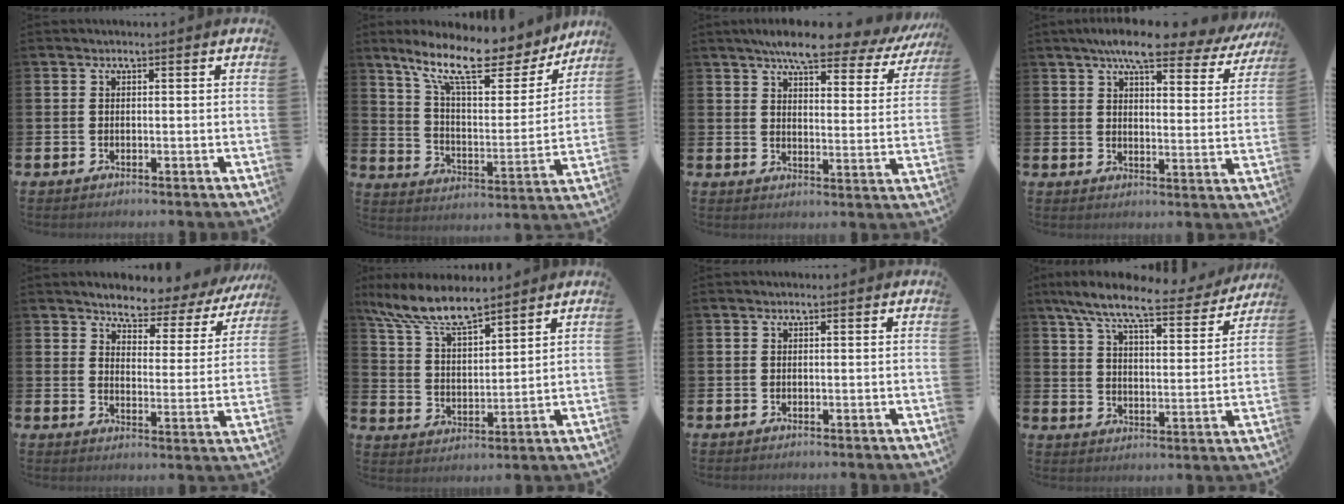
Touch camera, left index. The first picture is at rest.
{"total": 13.3, "force": [10.6, 3.7, 7.1], "torque": [-0.154, -0.061, 0.180]}
{"total": 7.7, "force": [6.9, 1.2, 3.2], "torque": [-0.074, -0.039, 0.119]}
{"total": 8.3, "force": [7.3, 1.4, 3.7], "torque": [-0.083, -0.032, 0.127]}
{"total": 3.9, "force": [3.7, 1.0, 0.9], "torque": [-0.043, -0.033, 0.054]}
{"total": 9.2, "force": [7.9, 2.1, 4.1], "torque": [-0.111, -0.029, 0.144]}
{"total": 0.0}
{"total": 9.3, "force": [8.0, 1.5, 4.5], "torque": [-0.111, -0.044, 0.134]}